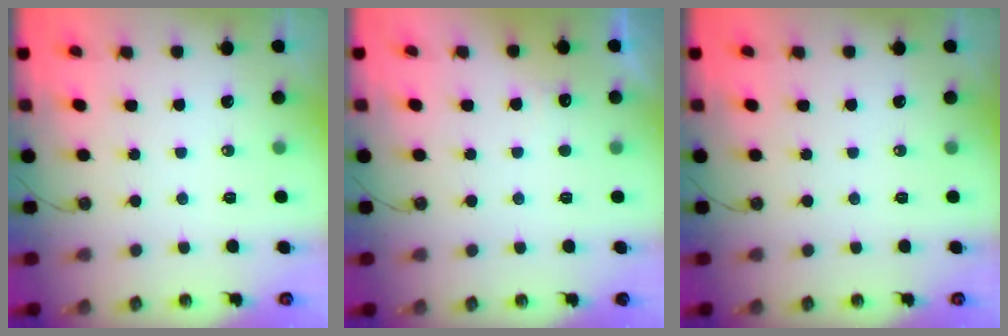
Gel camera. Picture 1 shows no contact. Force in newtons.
{"total": 5.0, "press": 4.8, "slide": 1.2}
{"total": 0.0}